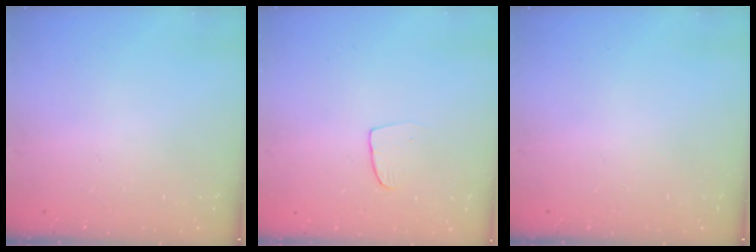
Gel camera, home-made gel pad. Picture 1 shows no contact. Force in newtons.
{"total": 5.8, "press": 5.7, "slide": 0.4}
{"total": 0.0}